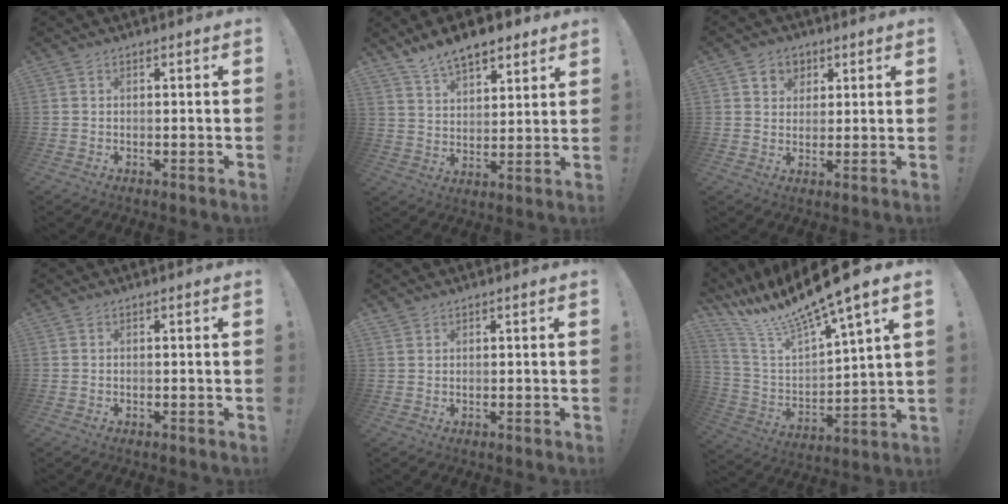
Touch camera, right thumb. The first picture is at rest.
{"total": 10.8, "force": [8.5, 4.9, 4.5], "torque": [-0.081, -0.050, 0.159]}
{"total": 5.7, "force": [2.6, 4.9, 1.2], "torque": [-0.010, -0.014, 0.050]}
{"total": 0.0}
{"total": 1.1, "force": [1.0, 0.4, 0.2], "torque": [0.002, -0.007, 0.019]}
{"total": 15.5, "force": [12.3, 2.1, 9.2], "torque": [-0.176, -0.093, 0.201]}